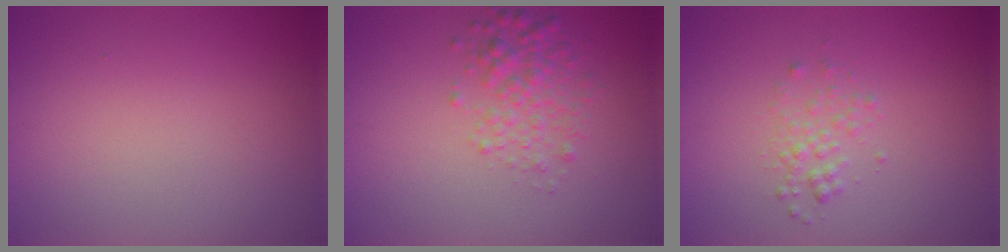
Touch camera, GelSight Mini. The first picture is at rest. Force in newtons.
{"total": 2.8, "press": 2.8, "slide": 0.0}
{"total": 1.5, "press": 1.5, "slide": 0.1}